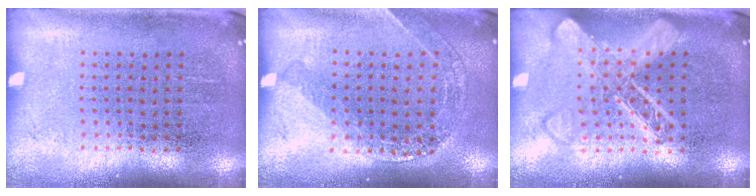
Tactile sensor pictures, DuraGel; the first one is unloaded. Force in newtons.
{"total": 1.4, "press": 1.3, "slide": 0.3}
{"total": 3.1, "press": 3.1, "slide": 0.5}